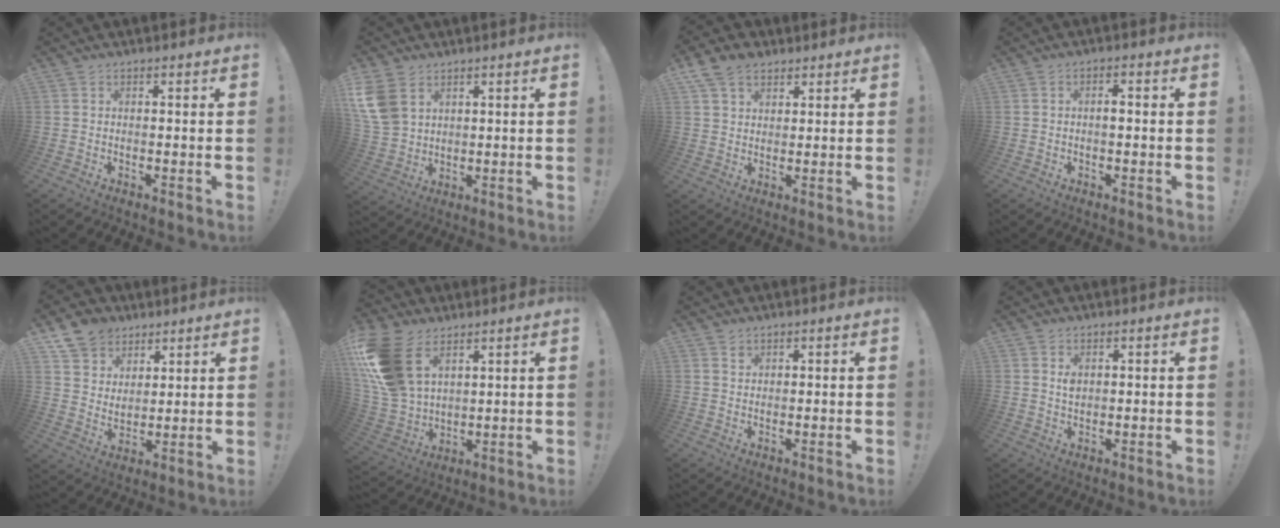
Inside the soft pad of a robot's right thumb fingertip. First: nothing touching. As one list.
[{"total": 9.3, "force": [4.8, 6.2, 5.0], "torque": [-0.107, -0.015, 0.100]}, {"total": 7.7, "force": [4.8, 5.1, 3.3], "torque": [-0.062, -0.012, 0.095]}, {"total": 1.8, "force": [-0.5, 0.6, 1.6], "torque": [-0.024, 0.003, -0.011]}, {"total": 9.8, "force": [6.9, 6.8, 1.9], "torque": [-0.039, -0.048, 0.138]}, {"total": 18.7, "force": [8.4, 12.0, 11.6], "torque": [-0.258, -0.037, 0.161]}, {"total": 1.2, "force": [1.0, 0.6, 0.2], "torque": [0.007, -0.007, 0.016]}, {"total": 2.0, "force": [1.0, 1.2, 1.3], "torque": [-0.017, -0.004, 0.015]}]